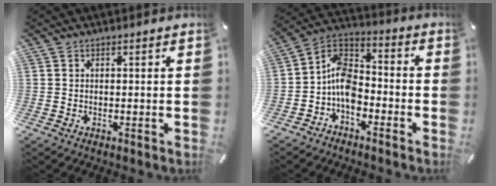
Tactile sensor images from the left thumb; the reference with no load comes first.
{"total": 9.8, "force": [-4.8, 6.7, 5.3], "torque": [-0.115, 0.023, -0.092]}